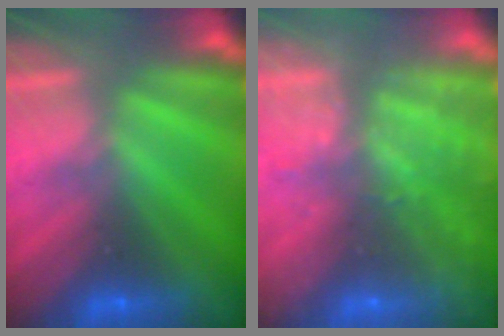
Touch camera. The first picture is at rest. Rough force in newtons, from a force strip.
{"total": 8.6}